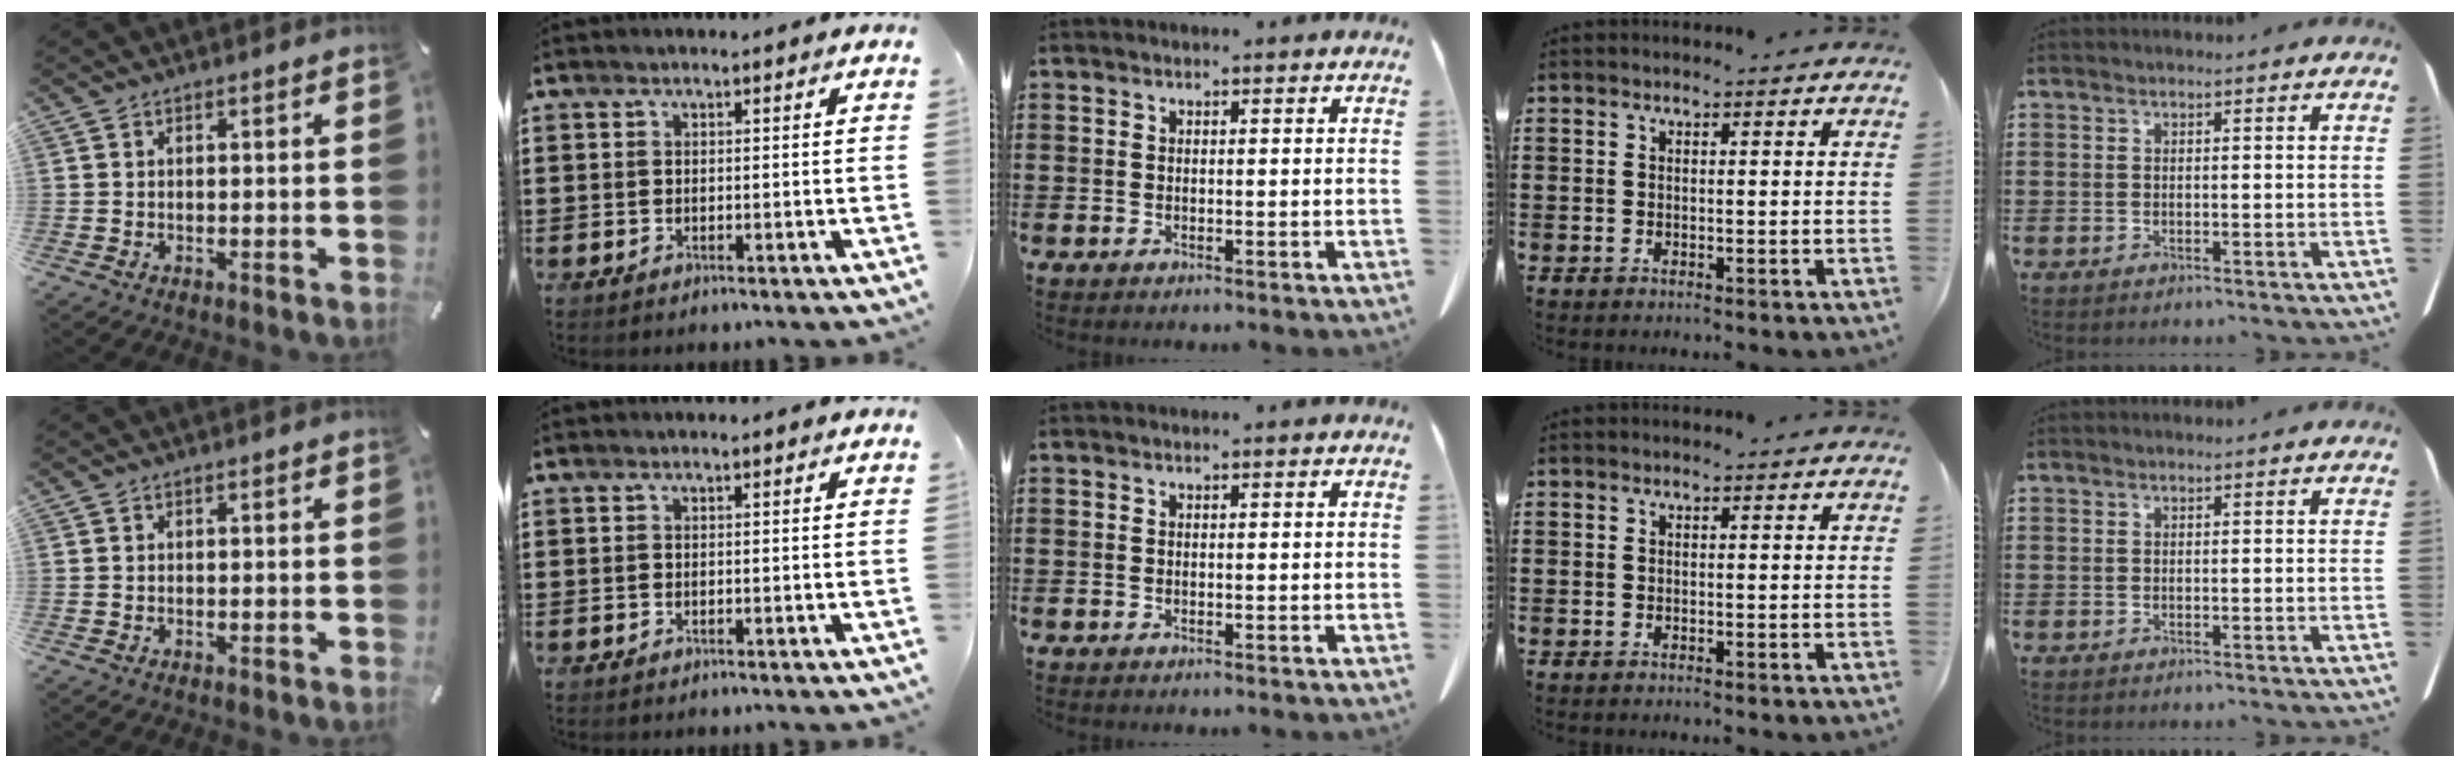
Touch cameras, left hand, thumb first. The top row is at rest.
{}